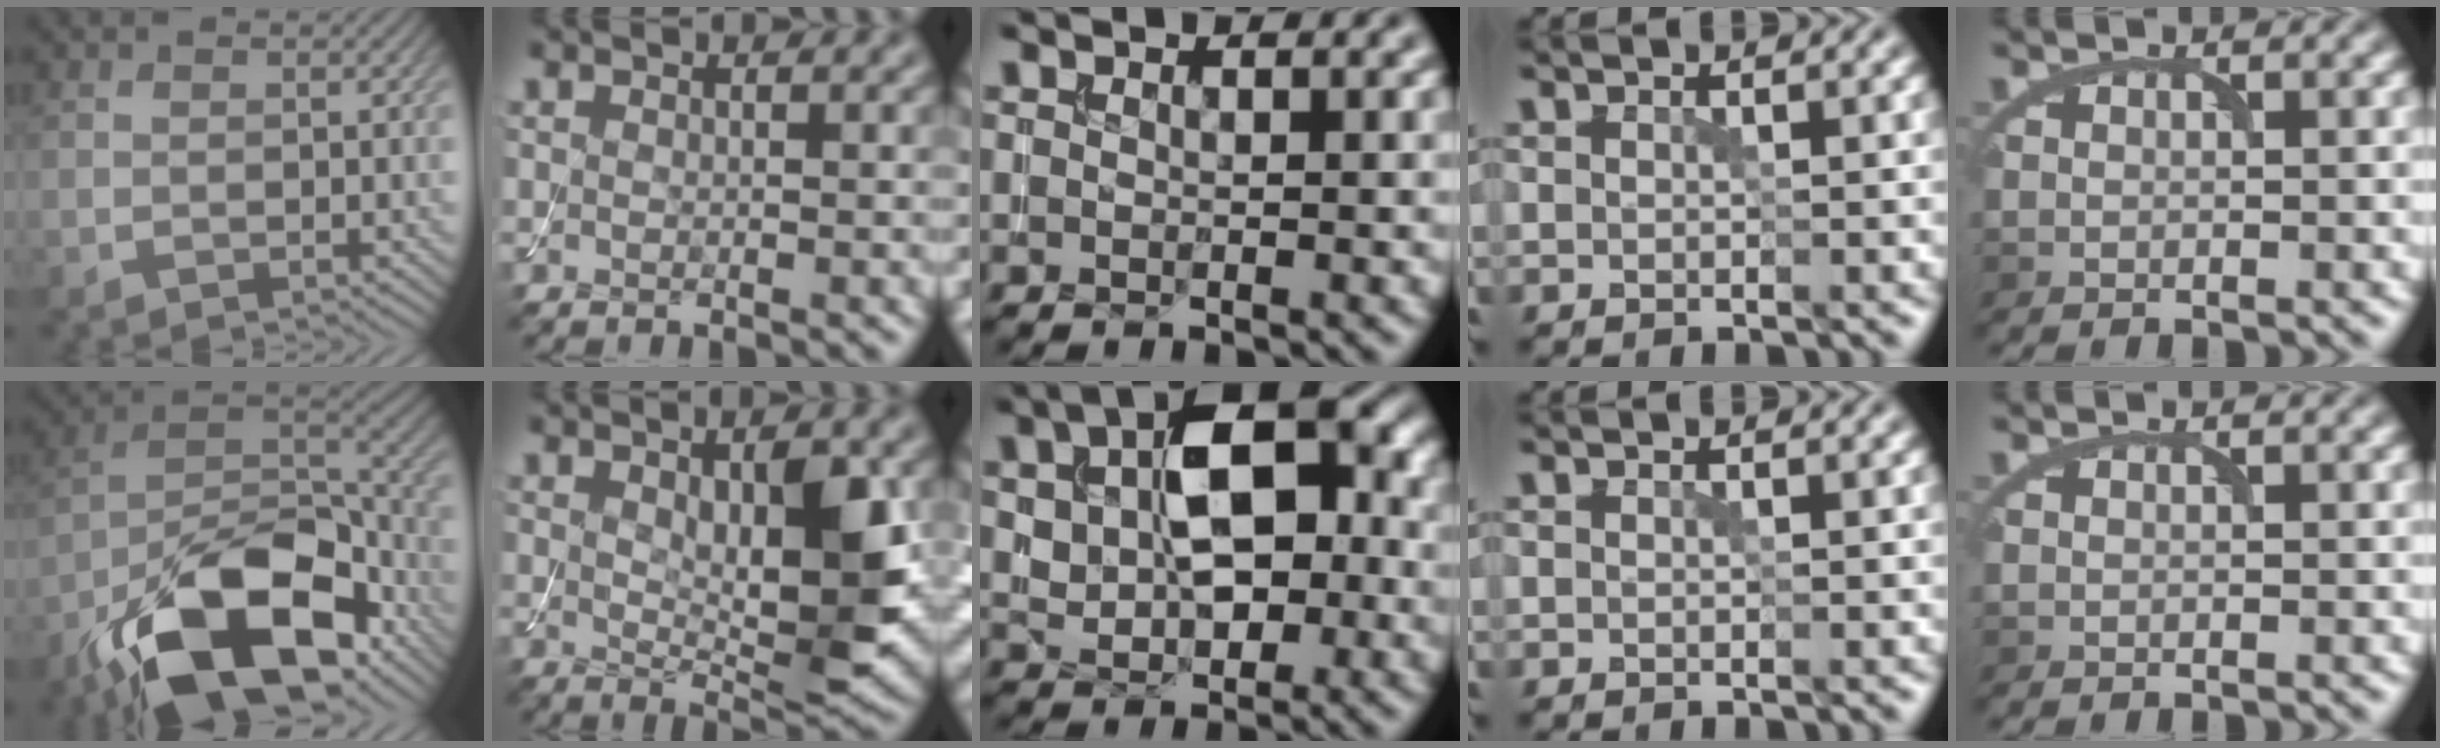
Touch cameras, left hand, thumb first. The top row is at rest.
{"thumb": {"total": 18.9, "force": [-11.8, 8.7, 11.9], "torque": [-0.206, -0.034, -0.202]}, "index": {"total": 7.6, "force": [0.8, 2.6, 7.1], "torque": [-0.108, -0.009, 0.019]}, "middle": {"total": 9.9, "force": [2.2, 5.7, 7.7], "torque": [-0.132, 0.013, 0.035]}}